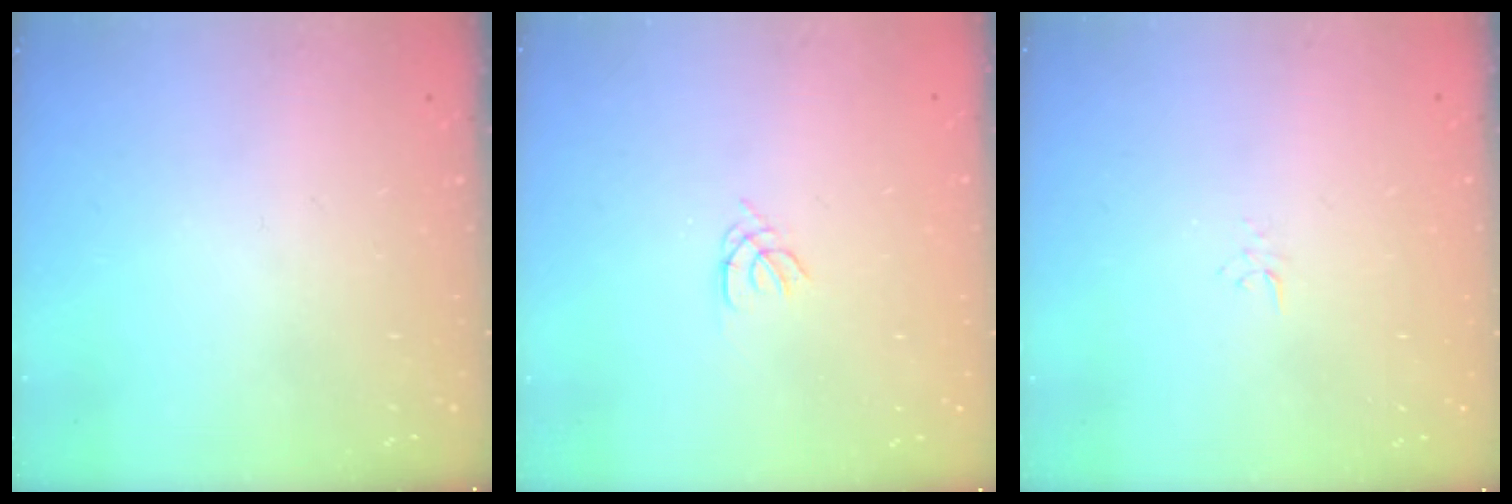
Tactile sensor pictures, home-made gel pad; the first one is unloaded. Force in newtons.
{"total": 1.2, "press": 1.2, "slide": 0.3}
{"total": 2.6, "press": 2.6, "slide": 0.3}